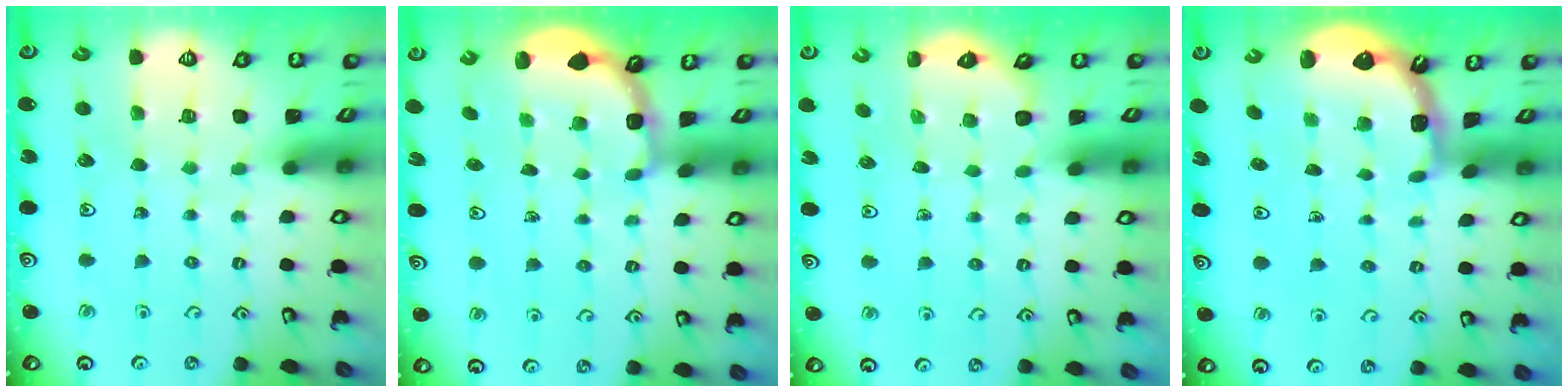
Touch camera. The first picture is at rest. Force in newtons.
{"total": 2.7, "press": 2.4, "slide": 1.4}
{"total": 2.3, "press": 1.9, "slide": 1.3}
{"total": 1.4, "press": 1.4, "slide": 0.1}